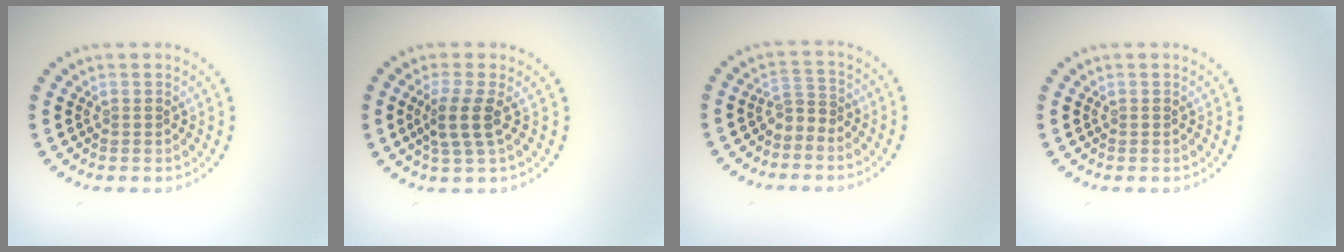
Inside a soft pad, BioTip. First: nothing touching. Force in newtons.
{"total": 2.6, "press": 2.1, "slide": 1.6}
{"total": 1.5, "press": 1.1, "slide": 1.1}
{"total": 0.0}